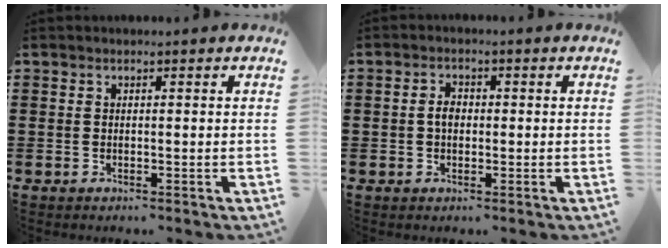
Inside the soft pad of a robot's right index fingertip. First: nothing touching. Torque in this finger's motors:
{"motor_torque": [0.57, -0.14, 0.24, 0.06]}